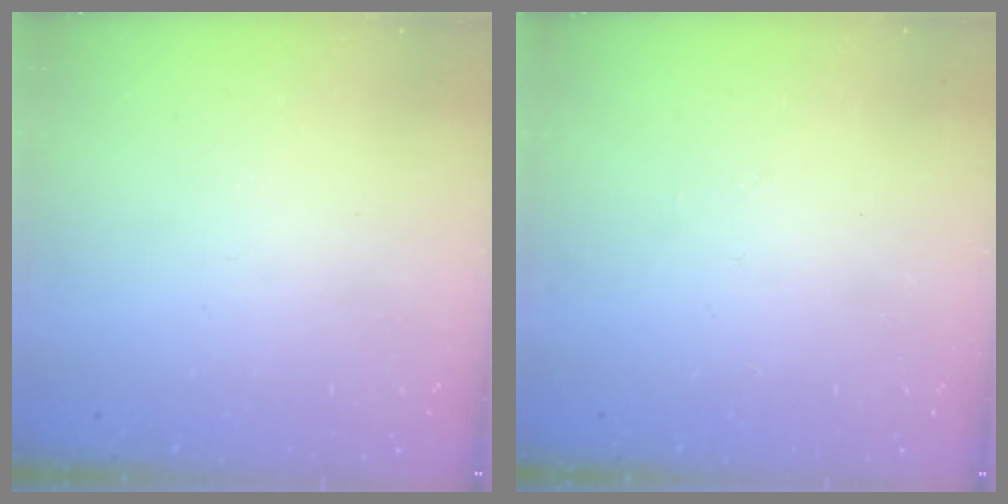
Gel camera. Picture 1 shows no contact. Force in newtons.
{"total": 1.2, "press": 1.2, "slide": 0.3}